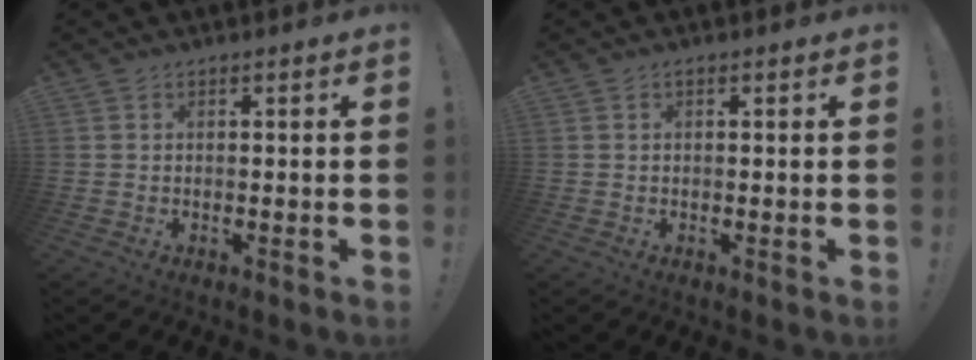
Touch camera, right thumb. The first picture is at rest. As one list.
[{"total": 0.5, "force": [0.2, 0.2, 0.5], "torque": [-0.009, 0.001, 0.003]}]